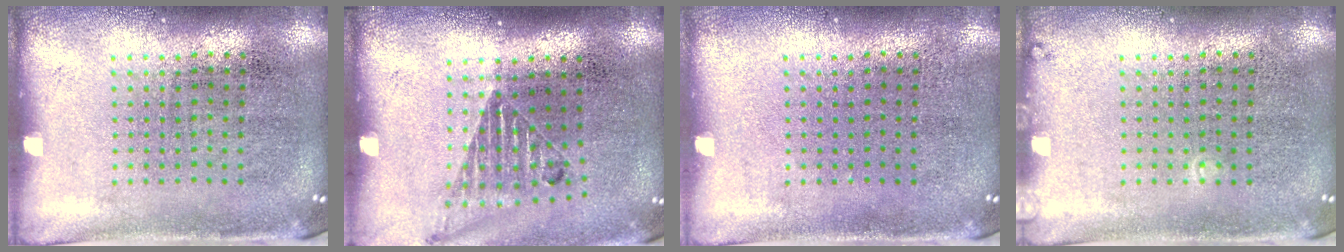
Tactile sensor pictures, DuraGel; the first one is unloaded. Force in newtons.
{"total": 1.2, "press": 1.1, "slide": 0.4}
{"total": 0.0}
{"total": 0.6, "press": 0.6, "slide": 0.2}